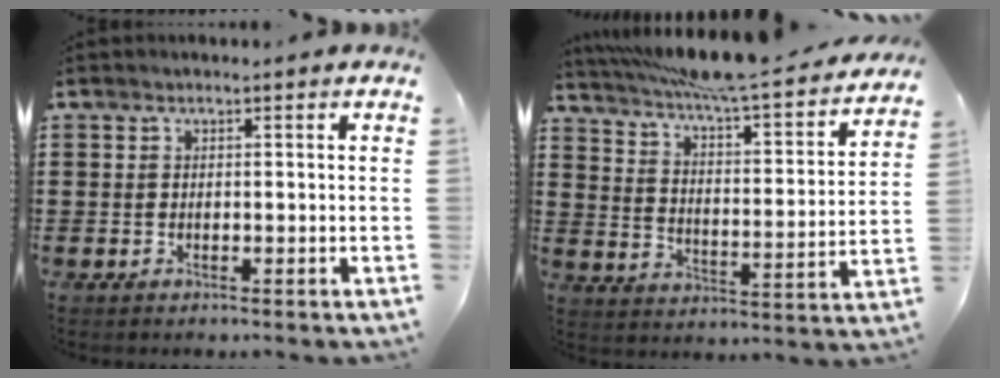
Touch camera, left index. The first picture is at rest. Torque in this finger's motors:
{"motor_torque": [1.57, -0.57, 1.04, 0.21]}